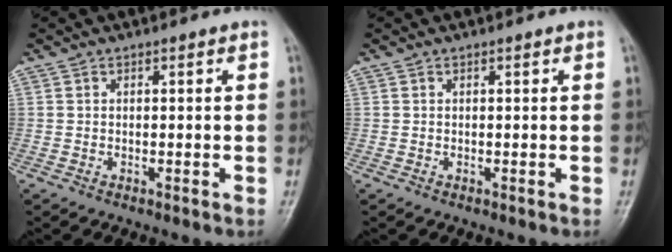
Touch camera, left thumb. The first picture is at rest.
{"total": 0.0}